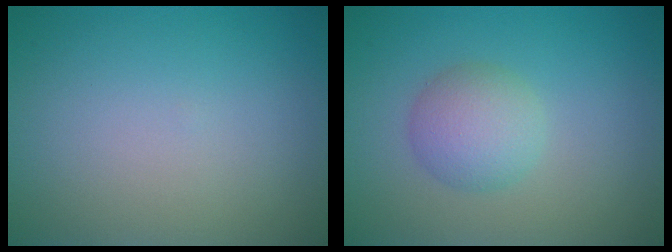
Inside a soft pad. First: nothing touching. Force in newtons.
{"total": 3.2, "press": 3.2, "slide": 0.1}